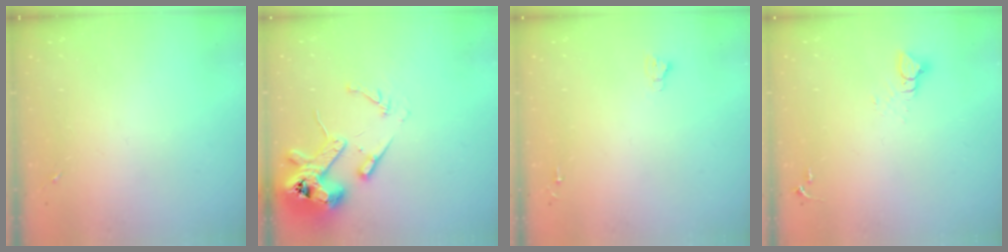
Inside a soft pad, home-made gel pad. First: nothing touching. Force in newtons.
{"total": 15.1, "press": 15.0, "slide": 2.1}
{"total": 2.7, "press": 2.7, "slide": 0.0}
{"total": 3.6, "press": 3.6, "slide": 0.2}